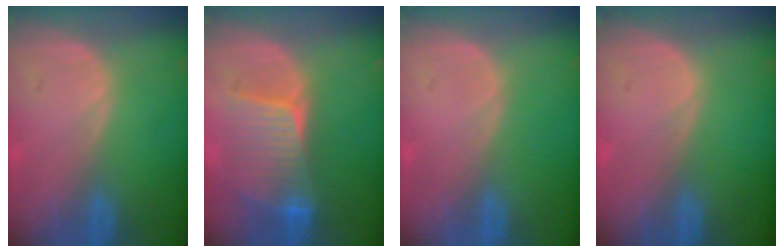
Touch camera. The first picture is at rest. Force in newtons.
{"total": 7.3, "press": 7.3, "slide": 1.0}
{"total": 0.0}
{"total": 0.0}